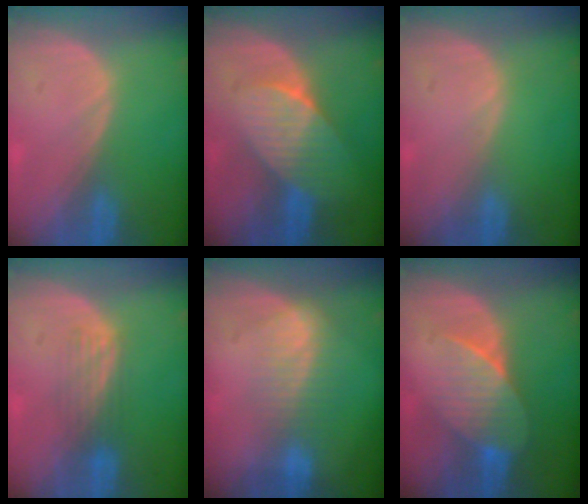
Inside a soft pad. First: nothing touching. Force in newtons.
{"total": 7.5, "press": 6.7, "slide": 3.4}
{"total": 0.0}
{"total": 3.3, "press": 3.3, "slide": 0.0}
{"total": 7.1, "press": 6.1, "slide": 3.7}
{"total": 7.4, "press": 6.9, "slide": 2.6}